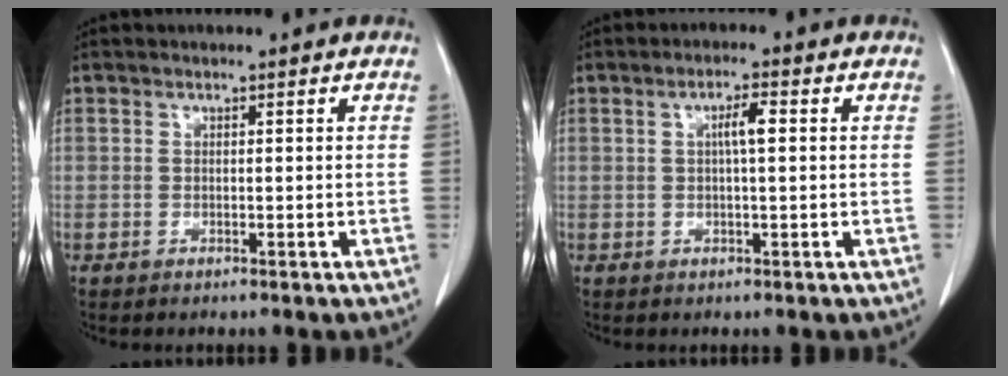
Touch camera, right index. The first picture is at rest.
{"total": 3.0, "force": [0.5, 0.3, 3.0], "torque": [-0.053, 0.004, 0.008]}